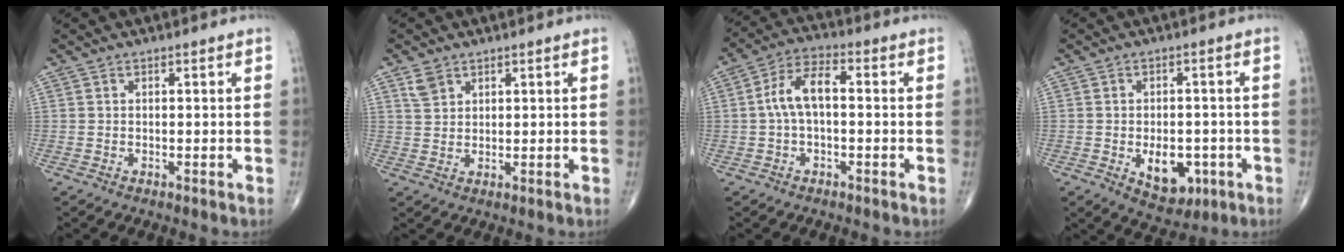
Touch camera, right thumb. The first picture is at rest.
{"total": 3.1, "force": [1.9, 2.1, 1.2], "torque": [-0.014, -0.006, 0.041]}
{"total": 7.7, "force": [0.0, 3.9, 6.7], "torque": [-0.130, 0.029, -0.009]}
{"total": 8.3, "force": [-2.5, 5.2, 6.0], "torque": [-0.058, 0.007, -0.023]}